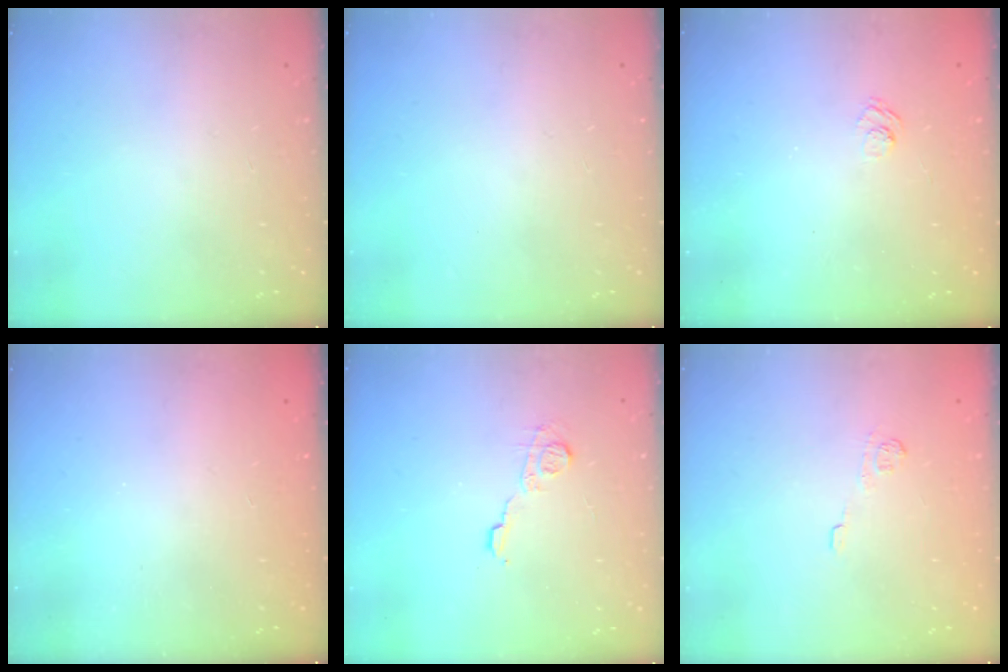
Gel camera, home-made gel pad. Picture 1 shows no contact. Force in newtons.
{"total": 0.0}
{"total": 2.4, "press": 2.0, "slide": 1.3}
{"total": 2.3, "press": 2.2, "slide": 0.7}
{"total": 7.3, "press": 7.2, "slide": 0.4}
{"total": 7.1, "press": 6.9, "slide": 1.5}